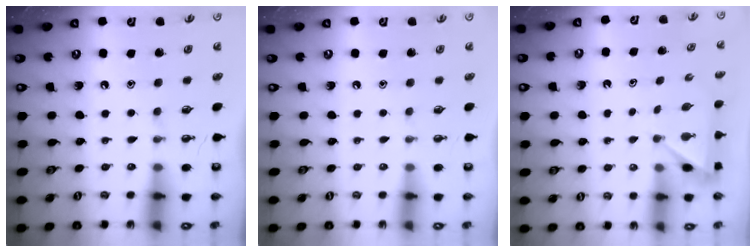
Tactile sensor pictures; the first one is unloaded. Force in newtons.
{"total": 0.0}
{"total": 2.7, "press": 2.7, "slide": 0.3}